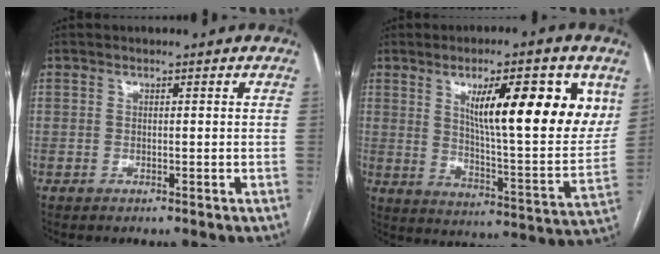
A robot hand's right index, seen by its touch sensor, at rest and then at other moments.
{"total": 18.7, "force": [7.5, 3.1, 16.8], "torque": [-0.231, -0.007, 0.114]}